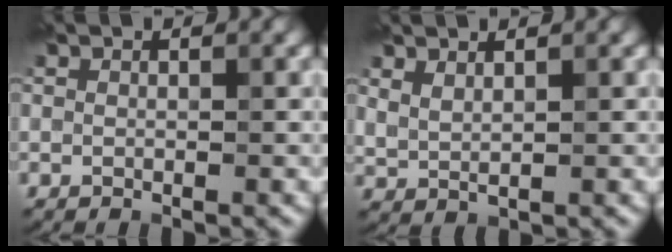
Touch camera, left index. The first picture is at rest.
{"total": 1.6, "force": [1.2, 0.5, 0.9], "torque": [-0.022, -0.005, 0.030]}